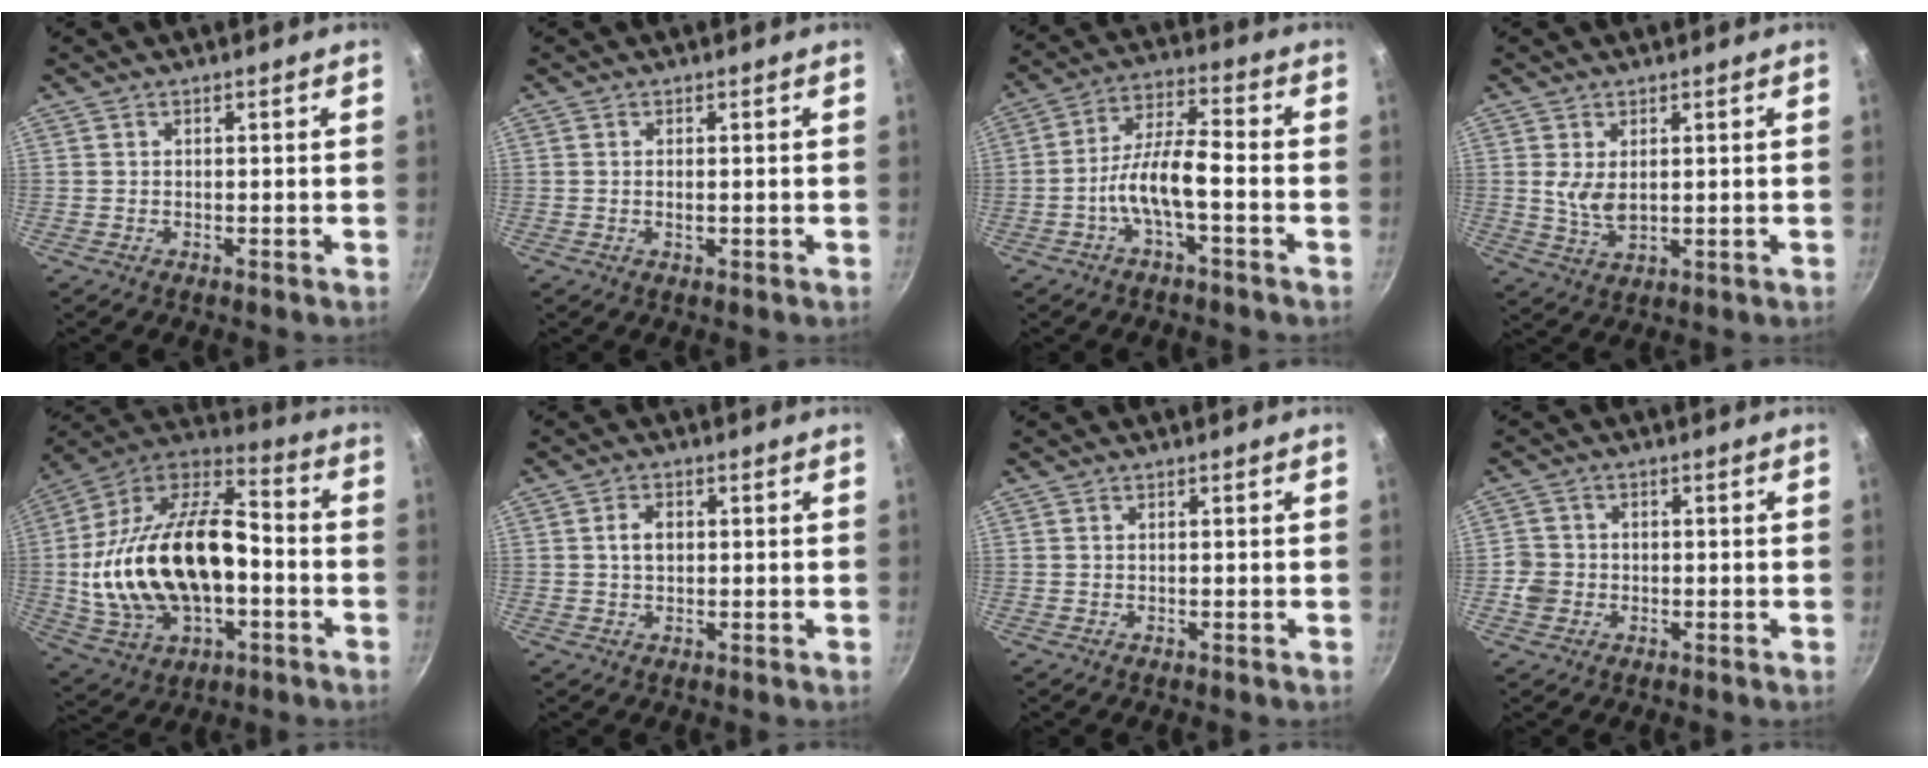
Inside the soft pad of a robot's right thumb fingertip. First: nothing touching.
{"total": 1.2, "force": [-0.1, 0.4, 1.1], "torque": [-0.020, 0.000, -0.002]}
{"total": 9.1, "force": [-3.1, 2.7, 8.1], "torque": [-0.159, 0.041, -0.065]}
{"total": 5.0, "force": [1.0, 2.7, 4.1], "torque": [-0.075, -0.015, 0.026]}
{"total": 27.7, "force": [-3.1, 16.1, 22.4], "torque": [-0.421, 0.045, -0.051]}
{"total": 3.0, "force": [0.3, 2.0, 2.2], "torque": [-0.028, 0.005, 0.004]}
{"total": 0.0}
{"total": 4.0, "force": [-1.1, 3.6, 1.3], "torque": [-0.012, 0.016, -0.024]}